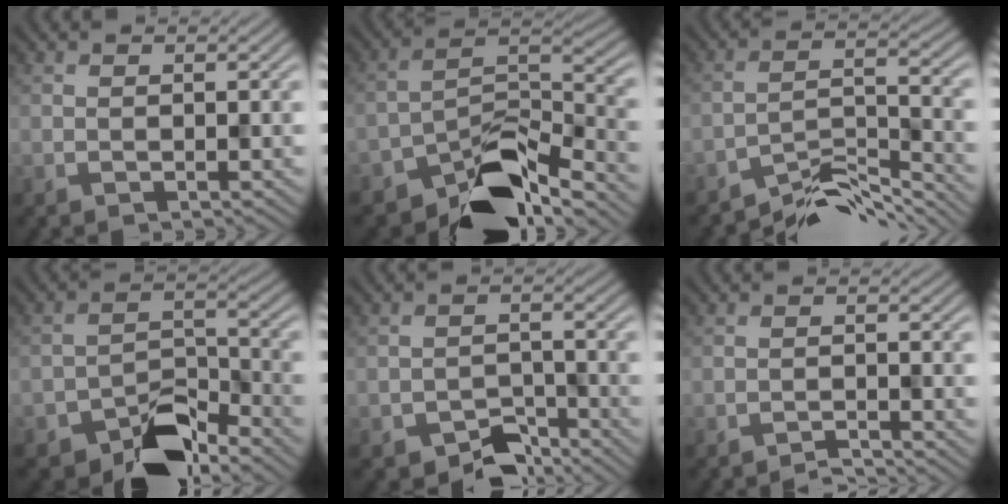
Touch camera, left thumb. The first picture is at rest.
{"total": 10.4, "force": [-7.8, 4.3, 5.5], "torque": [-0.074, -0.002, -0.151]}
{"total": 7.5, "force": [-6.4, 1.8, 3.3], "torque": [-0.057, 0.003, -0.117]}
{"total": 8.6, "force": [-6.5, 3.6, 4.2], "torque": [-0.059, 0.001, -0.125]}
{"total": 4.7, "force": [-3.7, 2.3, 1.6], "torque": [-0.024, -0.002, -0.067]}
{"total": 1.4, "force": [-1.3, 0.1, 0.4], "torque": [-0.004, 0.005, -0.031]}